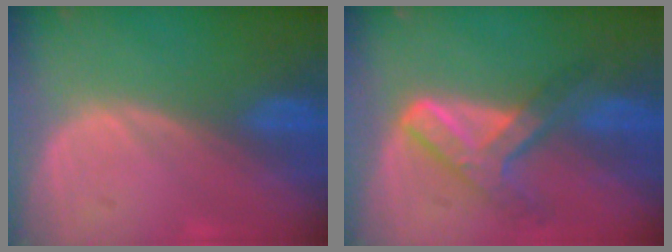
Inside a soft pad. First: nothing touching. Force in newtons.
{"total": 7.3, "press": 6.2, "slide": 3.8}